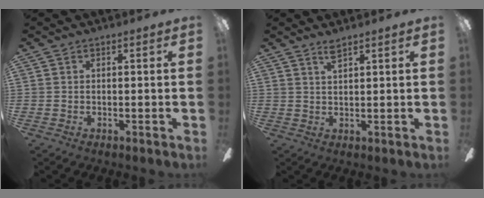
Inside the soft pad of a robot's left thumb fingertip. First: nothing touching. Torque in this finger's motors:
{"motor_torque": [-0.10, -0.05, -0.37, 0.07, 0.07]}